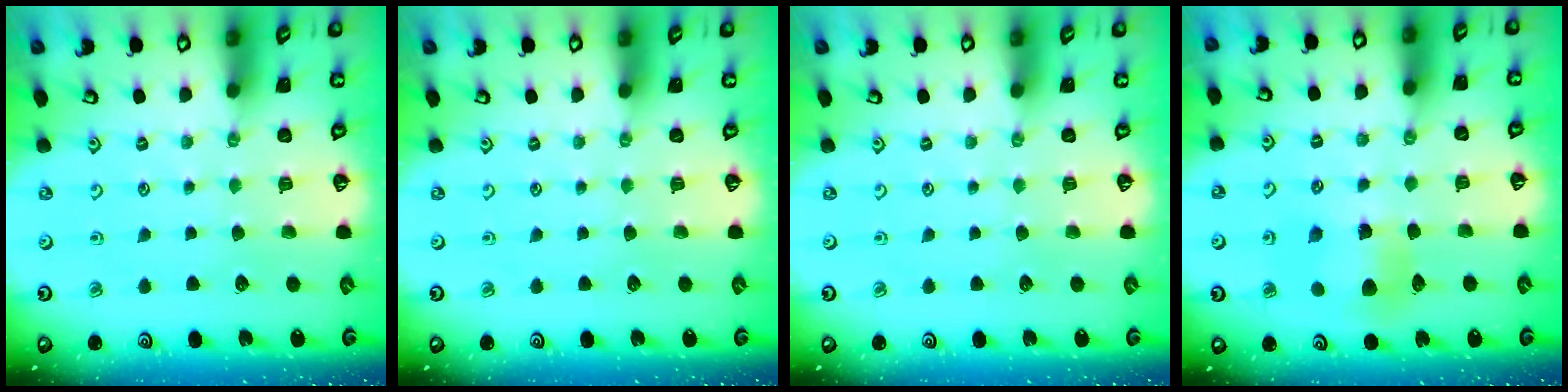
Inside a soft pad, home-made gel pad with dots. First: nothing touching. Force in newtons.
{"total": 0.0}
{"total": 0.0}
{"total": 7.1, "press": 7.1, "slide": 0.5}